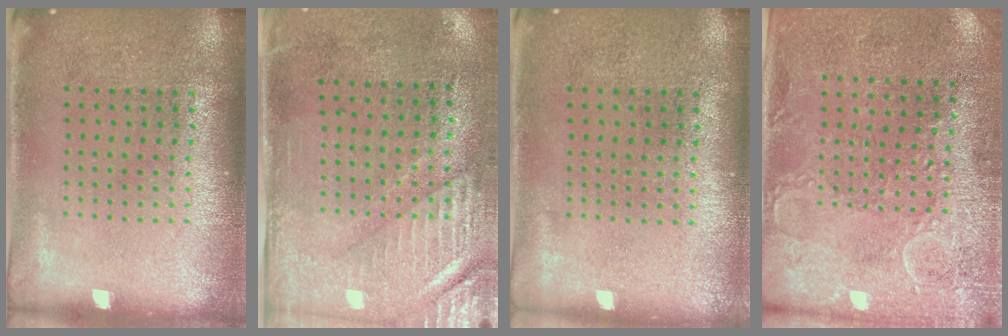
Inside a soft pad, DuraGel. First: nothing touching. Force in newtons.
{"total": 2.9, "press": 2.5, "slide": 1.5}
{"total": 0.0}
{"total": 2.9, "press": 2.5, "slide": 1.5}